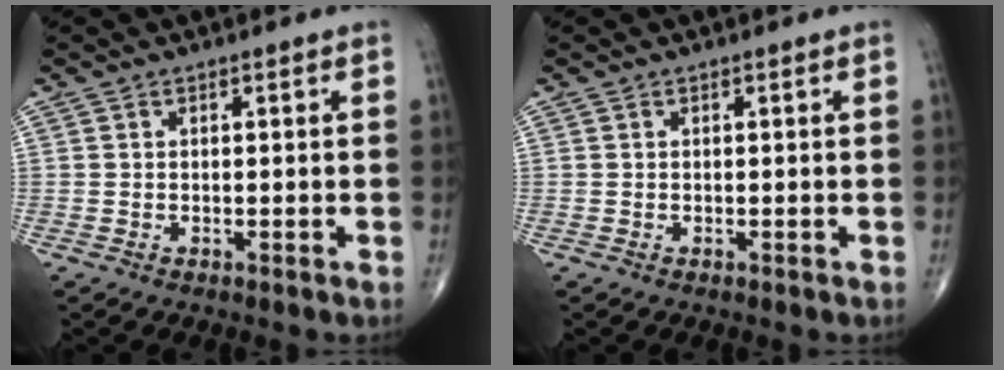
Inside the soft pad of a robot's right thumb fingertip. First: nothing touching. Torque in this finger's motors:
{"motor_torque": [0.03, 0.03, 0.00, 0.04, 0.01]}